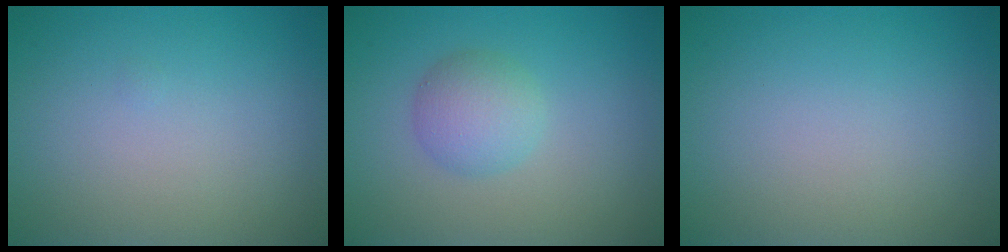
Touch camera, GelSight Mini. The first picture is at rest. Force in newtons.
{"total": 2.9, "press": 2.9, "slide": 0.1}
{"total": 0.0}